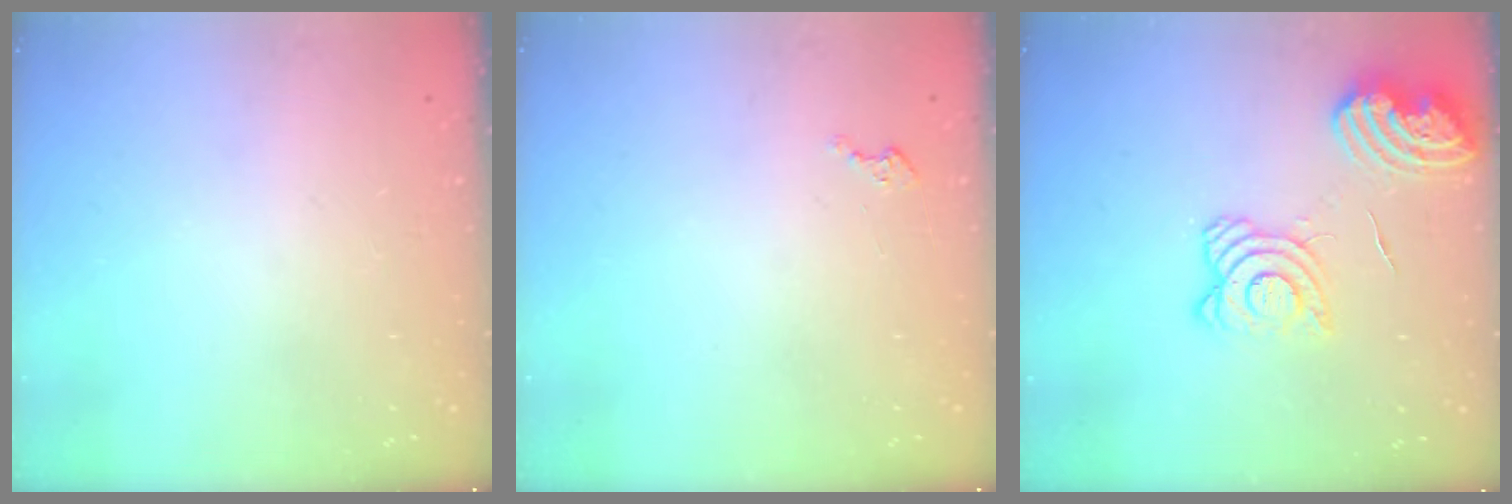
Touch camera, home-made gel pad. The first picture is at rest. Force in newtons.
{"total": 1.6, "press": 1.5, "slide": 0.2}
{"total": 14.7, "press": 14.6, "slide": 1.3}